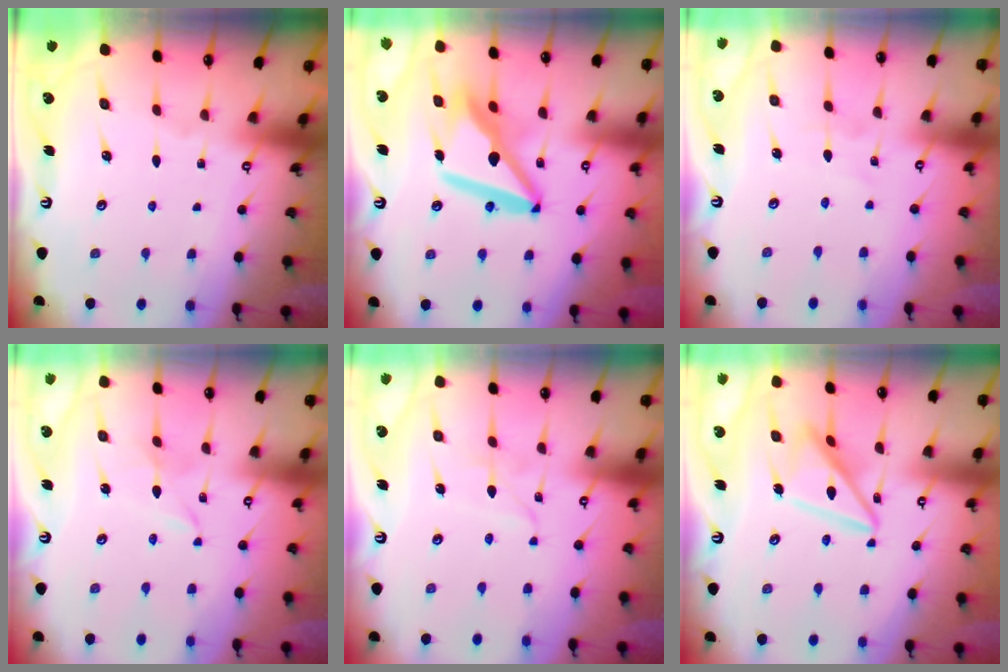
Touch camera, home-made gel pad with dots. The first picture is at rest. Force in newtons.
{"total": 14.5, "press": 14.4, "slide": 1.9}
{"total": 1.5, "press": 1.5, "slide": 0.1}
{"total": 1.2, "press": 1.1, "slide": 0.2}
{"total": 2.1, "press": 2.1, "slide": 0.1}
{"total": 15.7, "press": 15.6, "slide": 1.5}